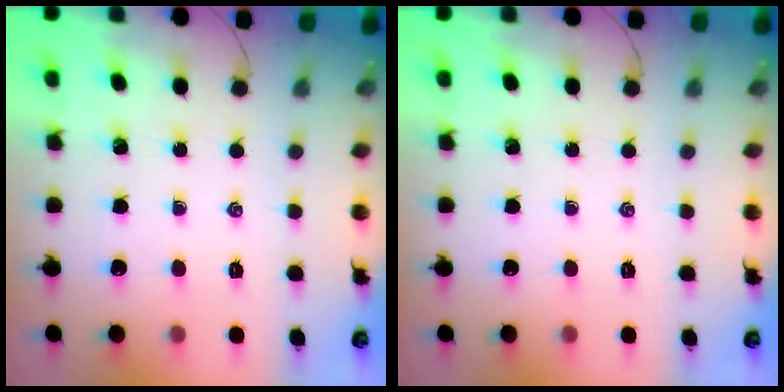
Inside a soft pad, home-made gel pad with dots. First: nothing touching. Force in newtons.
{"total": 0.0}